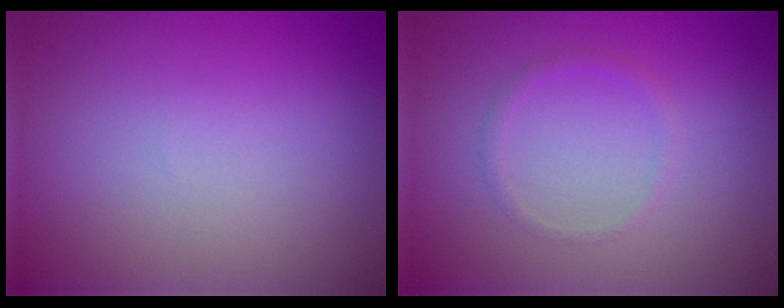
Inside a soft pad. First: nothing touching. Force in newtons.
{"total": 0.9, "press": 0.9, "slide": 0.1}